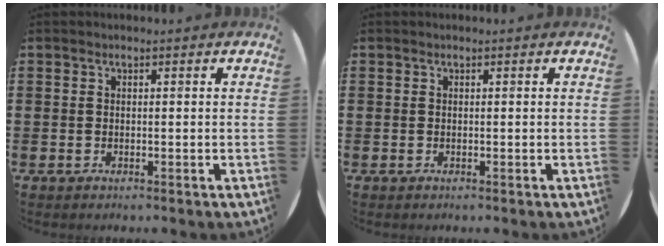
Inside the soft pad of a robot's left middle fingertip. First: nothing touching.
{"total": 0.0}